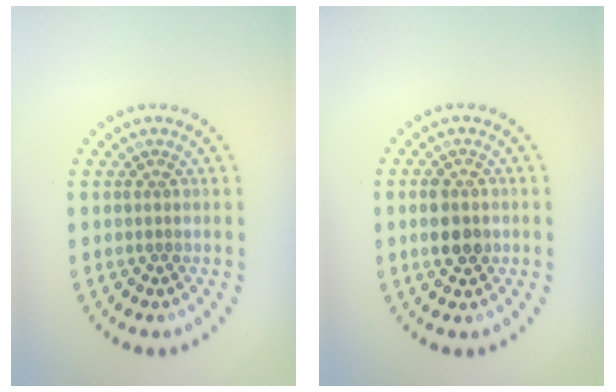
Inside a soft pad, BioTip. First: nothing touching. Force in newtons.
{"total": 2.8, "press": 2.8, "slide": 0.3}